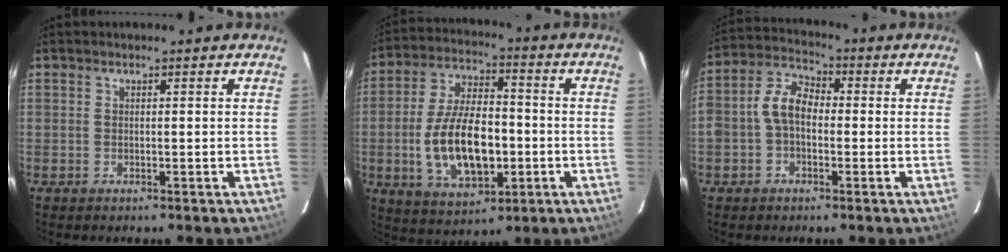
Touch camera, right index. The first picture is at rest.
{"total": 15.9, "force": [-3.1, 8.1, 13.4], "torque": [-0.264, 0.003, -0.042]}
{"total": 7.2, "force": [-0.9, 5.0, 5.1], "torque": [-0.106, 0.025, -0.019]}